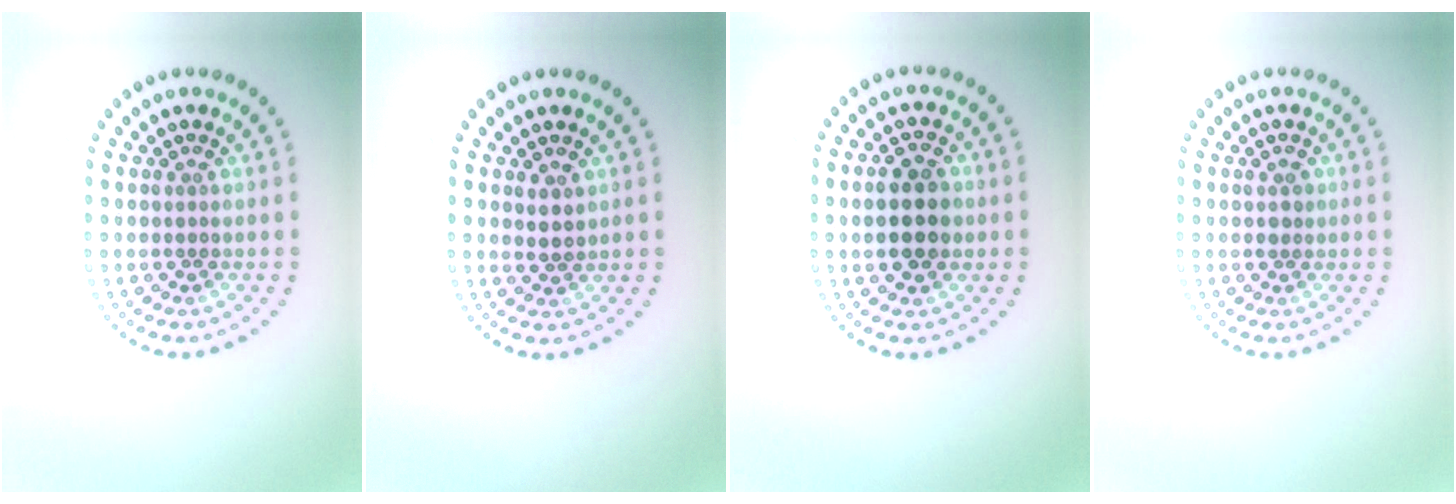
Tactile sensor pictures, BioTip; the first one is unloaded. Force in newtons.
{"total": 1.2, "press": 1.0, "slide": 0.6}
{"total": 4.0, "press": 4.0, "slide": 0.2}
{"total": 0.9, "press": 0.9, "slide": 0.3}